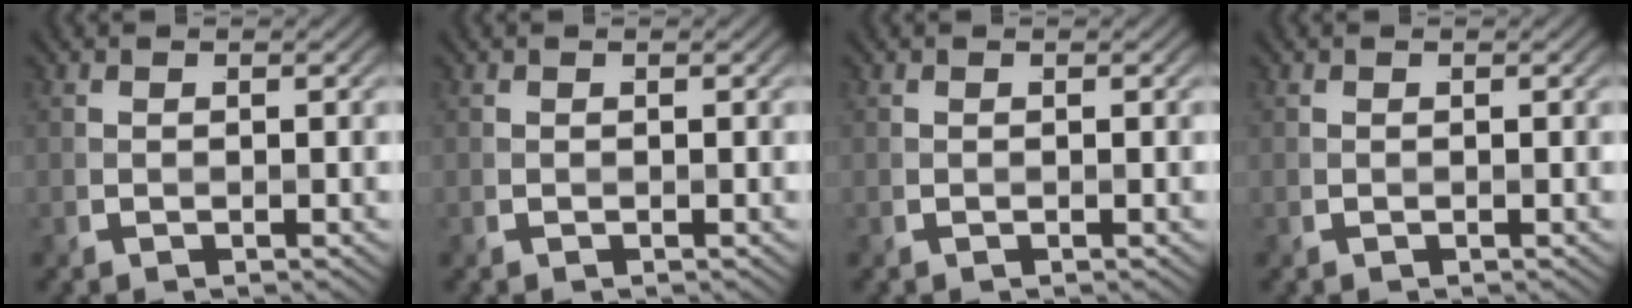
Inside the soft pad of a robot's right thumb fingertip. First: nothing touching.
{"total": 0.0}
{"total": 0.0}
{"total": 0.0}